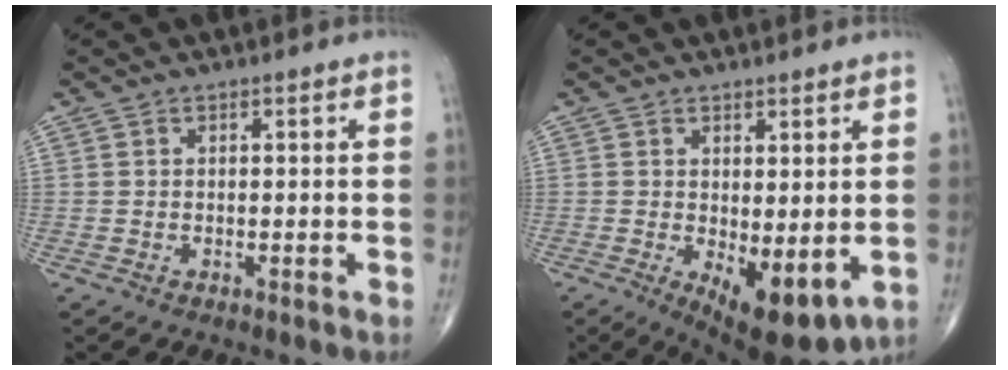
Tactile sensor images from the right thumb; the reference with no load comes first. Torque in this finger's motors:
{"motor_torque": [-0.15, 0.77, 0.16, -0.14, 0.08]}